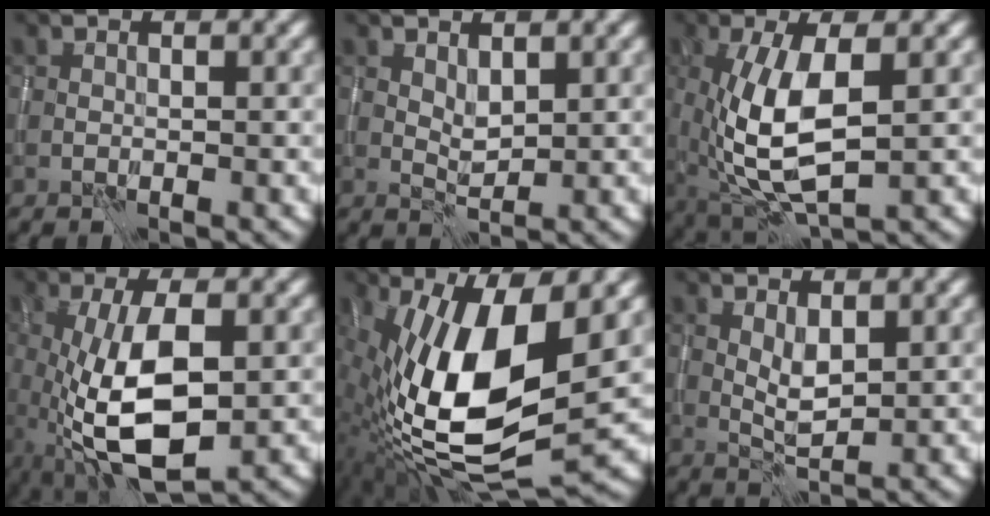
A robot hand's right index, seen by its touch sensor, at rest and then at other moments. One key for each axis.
{"total": 1.5, "fx": 0.9, "fy": 0.7, "fz": 1.0, "tx": -0.022, "ty": -0.004, "tz": 0.021}
{"total": 7.9, "fx": 0.0, "fy": 3.3, "fz": 7.2, "tx": -0.159, "ty": -0.005, "tz": -0.001}
{"total": 8.8, "fx": -1.6, "fy": 3.3, "fz": 8.0, "tx": -0.167, "ty": -0.007, "tz": -0.027}
{"total": 15.2, "fx": -0.2, "fy": 5.7, "fz": 14.1, "tx": -0.271, "ty": -0.011, "tz": -0.002}
{"total": 2.0, "fx": 0.8, "fy": 0.7, "fz": 1.7, "tx": -0.036, "ty": -0.003, "tz": 0.017}